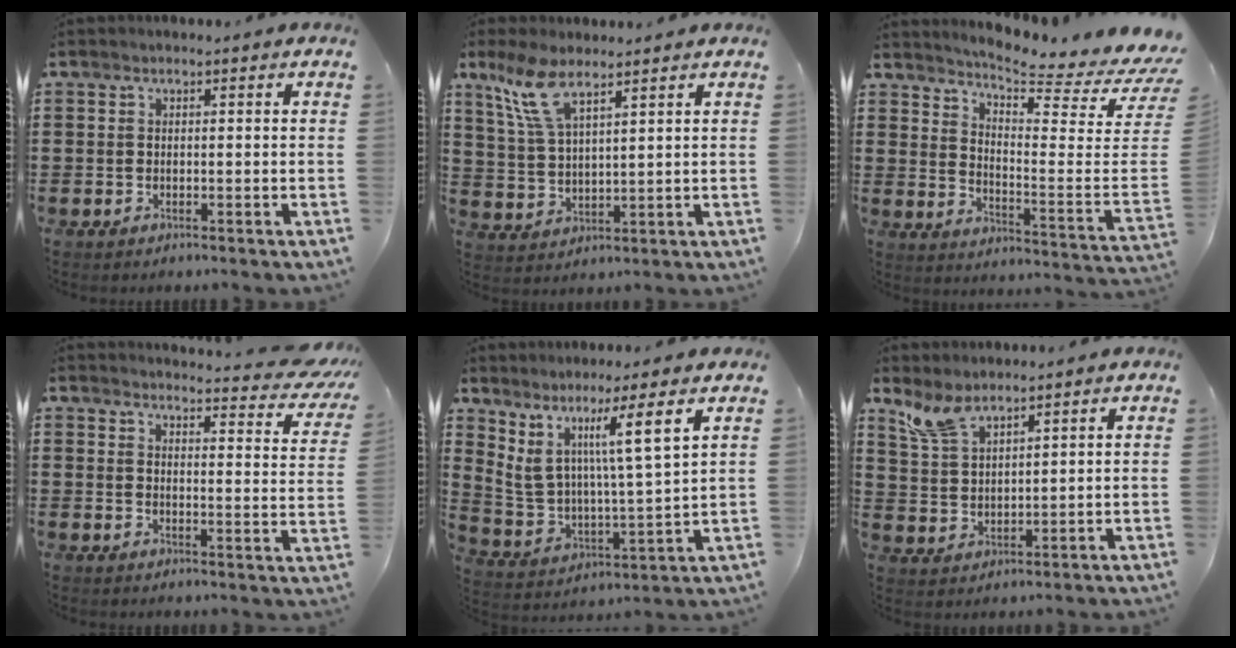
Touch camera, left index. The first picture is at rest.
{"total": 7.9, "force": [5.5, 2.0, 5.3], "torque": [-0.127, -0.004, 0.098]}
{"total": 5.2, "force": [4.8, -1.1, 1.9], "torque": [-0.059, -0.065, 0.076]}
{"total": 4.3, "force": [4.0, 0.2, 1.6], "torque": [-0.025, -0.037, 0.062]}
{"total": 6.8, "force": [5.0, -0.1, 4.6], "torque": [-0.115, -0.041, 0.080]}
{"total": 5.8, "force": [4.8, 1.6, 2.8], "torque": [-0.068, -0.014, 0.090]}